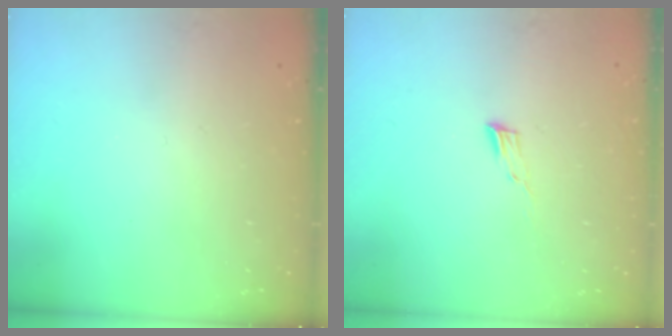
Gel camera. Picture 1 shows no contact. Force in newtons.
{"total": 4.4, "press": 4.3, "slide": 1.0}